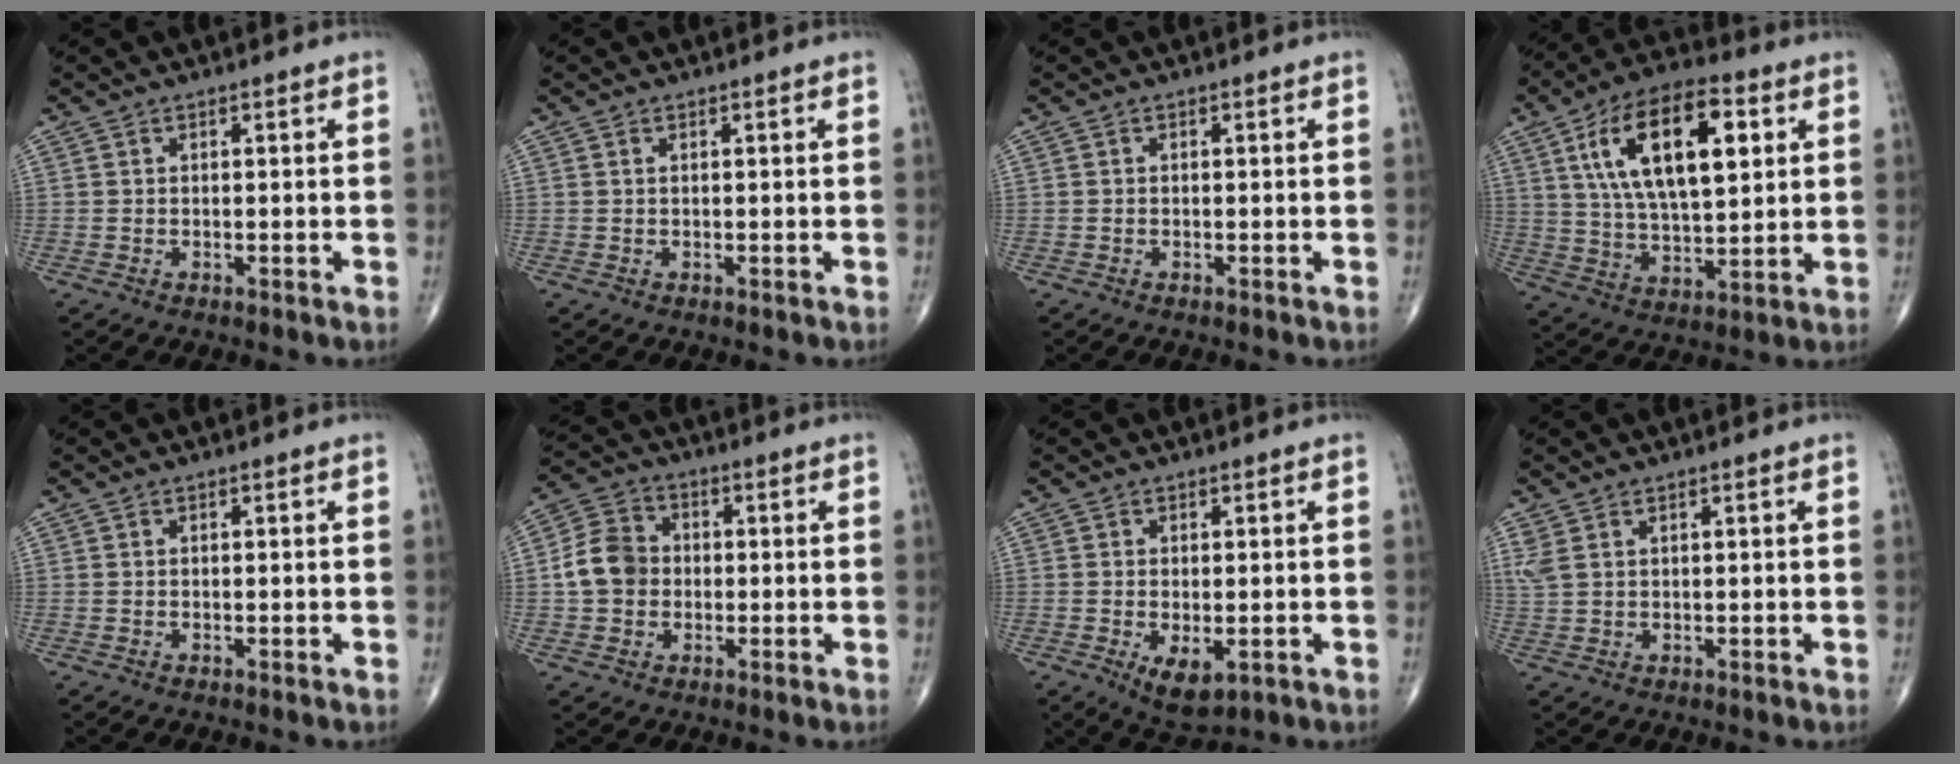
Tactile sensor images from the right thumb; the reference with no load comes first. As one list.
[{"total": 0.0}, {"total": 0.0}, {"total": 19.6, "force": [6.2, 8.9, 16.4], "torque": [-0.265, -0.005, 0.105]}, {"total": 0.0}, {"total": 8.3, "force": [-0.5, 7.1, 4.4], "torque": [-0.067, 0.022, -0.020]}, {"total": 5.7, "force": [-1.7, 2.7, 4.7], "torque": [-0.075, -0.012, -0.018]}, {"total": 2.5, "force": [1.3, 1.1, 1.7], "torque": [-0.052, 0.008, 0.039]}]